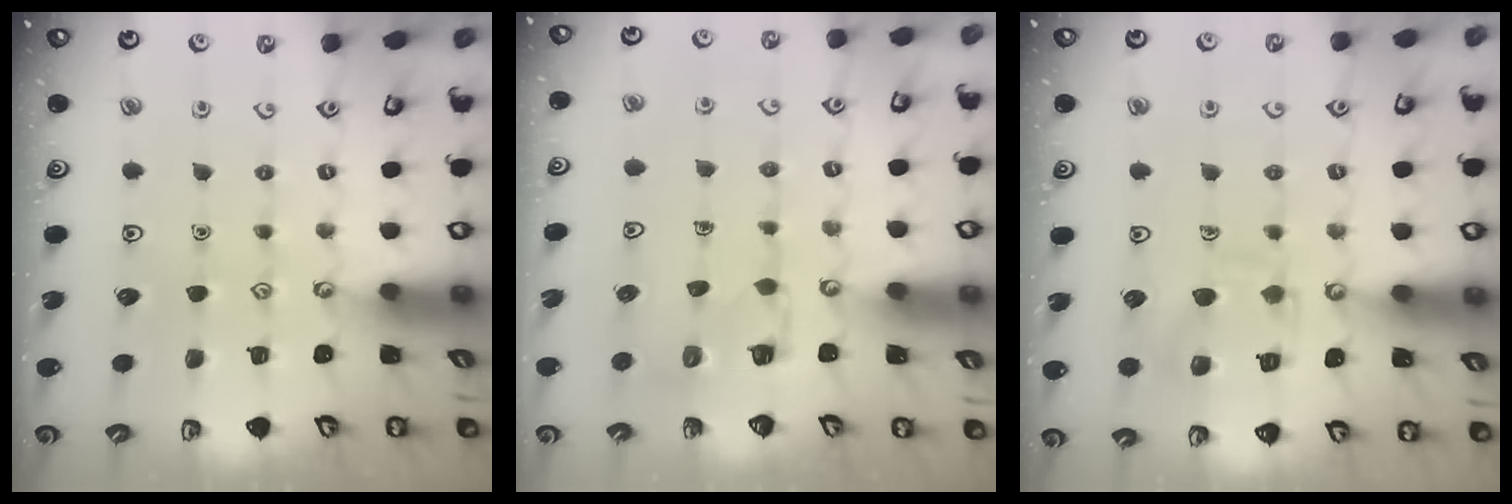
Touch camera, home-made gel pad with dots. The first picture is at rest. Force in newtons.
{"total": 2.8, "press": 2.8, "slide": 0.2}
{"total": 10.3, "press": 10.3, "slide": 0.9}